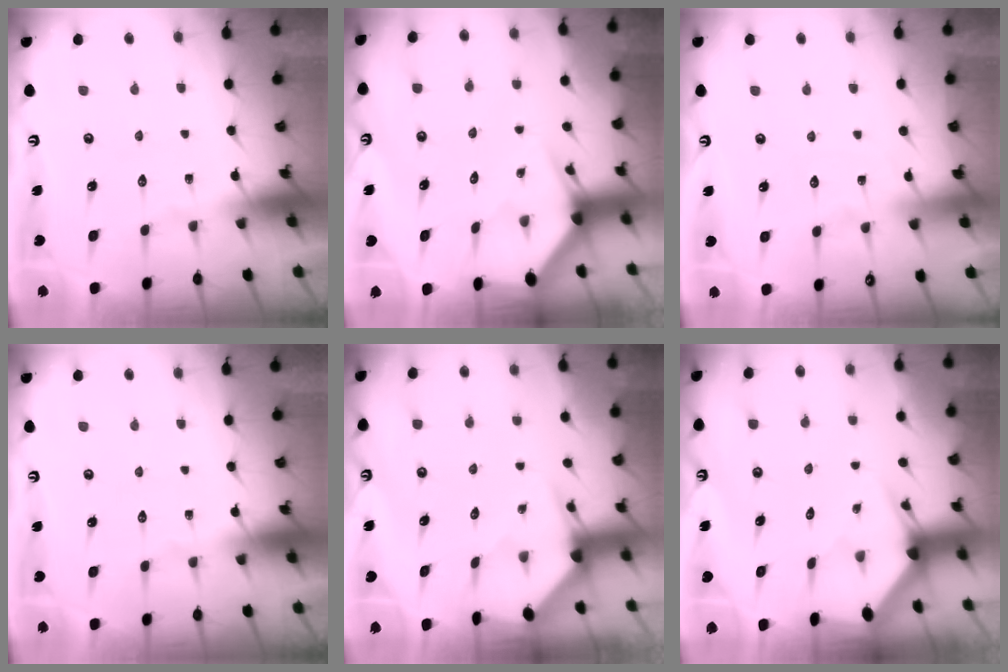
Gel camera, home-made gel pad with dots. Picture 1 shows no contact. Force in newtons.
{"total": 2.6, "press": 2.6, "slide": 0.2}
{"total": 3.0, "press": 2.9, "slide": 0.4}
{"total": 0.0}
{"total": 3.4, "press": 3.4, "slide": 0.3}
{"total": 2.9, "press": 2.9, "slide": 0.1}